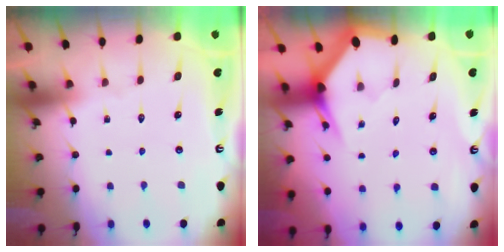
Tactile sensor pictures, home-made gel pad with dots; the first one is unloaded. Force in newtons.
{"total": 3.2, "press": 3.2, "slide": 0.0}